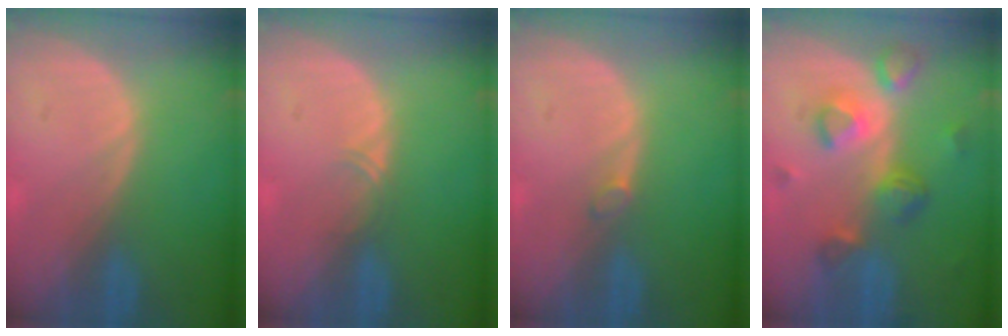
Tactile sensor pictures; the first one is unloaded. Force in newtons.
{"total": 1.1, "press": 1.0, "slide": 0.6}
{"total": 0.9, "press": 0.9, "slide": 0.3}
{"total": 7.8, "press": 6.9, "slide": 3.6}